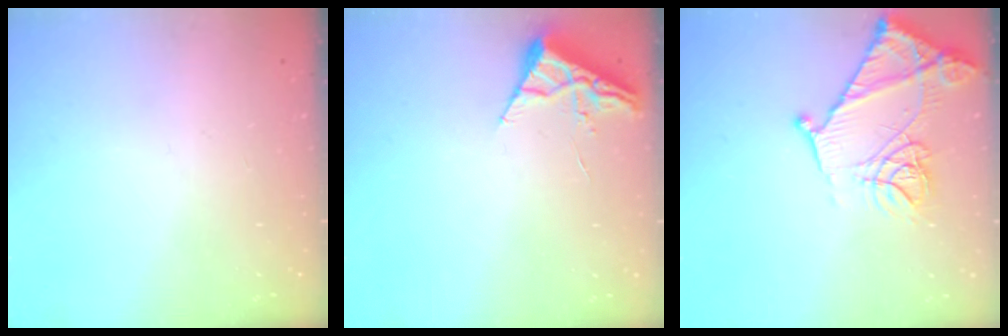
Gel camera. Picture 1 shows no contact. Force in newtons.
{"total": 3.9, "press": 3.9, "slide": 0.5}
{"total": 17.4, "press": 17.4, "slide": 1.3}